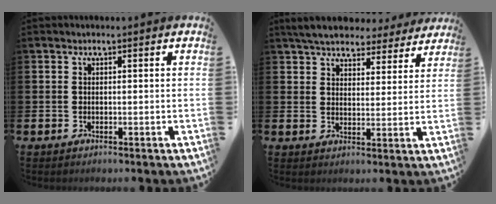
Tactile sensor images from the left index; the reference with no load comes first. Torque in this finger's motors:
{"motor_torque": [0.95, -1.19, 0.27, 0.21]}